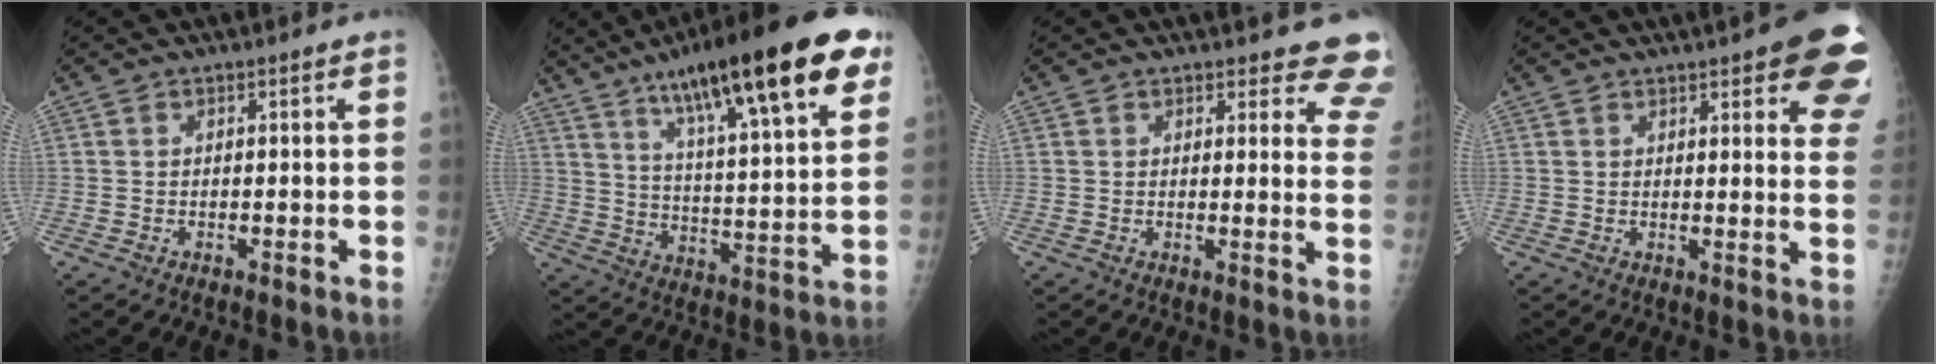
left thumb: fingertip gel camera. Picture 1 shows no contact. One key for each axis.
{"total": 26.9, "fx": 15.2, "fy": 5.5, "fz": 21.5, "tx": -0.318, "ty": -0.027, "tz": 0.237}
{"total": 10.2, "fx": 9.3, "fy": 3.4, "fz": 2.1, "tx": 0.034, "ty": -0.054, "tz": 0.071}
{"total": 14.6, "fx": 8.4, "fy": 4.1, "fz": 11.2, "tx": -0.114, "ty": -0.030, "tz": 0.088}